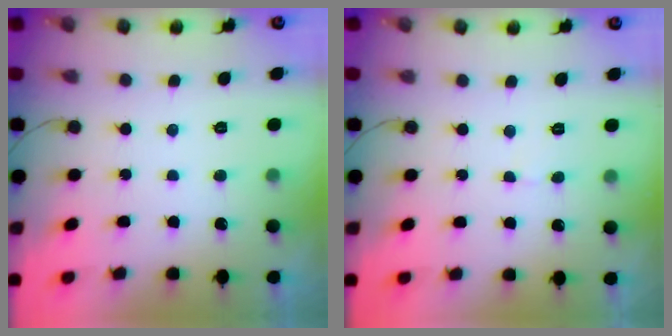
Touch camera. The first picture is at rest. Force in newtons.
{"total": 3.3, "press": 3.3, "slide": 0.3}